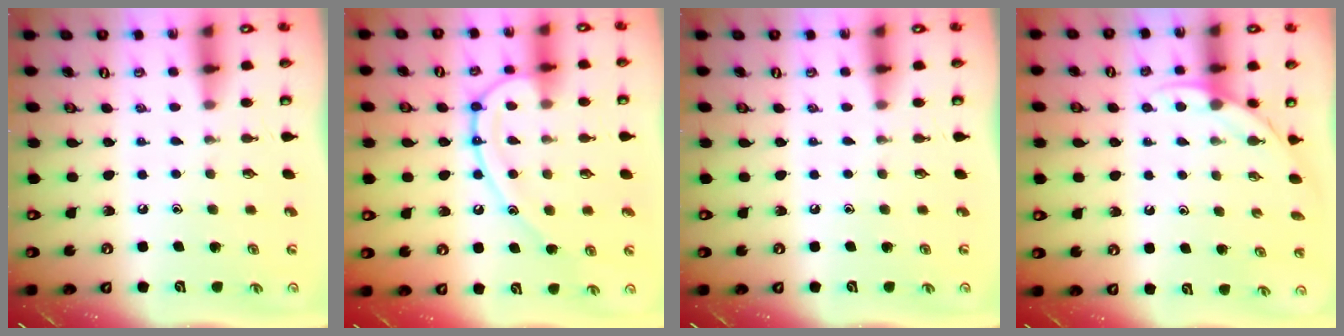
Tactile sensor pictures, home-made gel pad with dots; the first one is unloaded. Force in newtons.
{"total": 13.7, "press": 13.6, "slide": 1.5}
{"total": 0.0}
{"total": 3.7, "press": 3.7, "slide": 0.2}